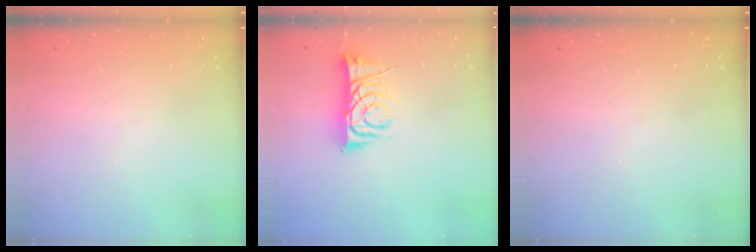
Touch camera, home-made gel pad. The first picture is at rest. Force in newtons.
{"total": 8.3, "press": 8.3, "slide": 0.6}
{"total": 0.0}